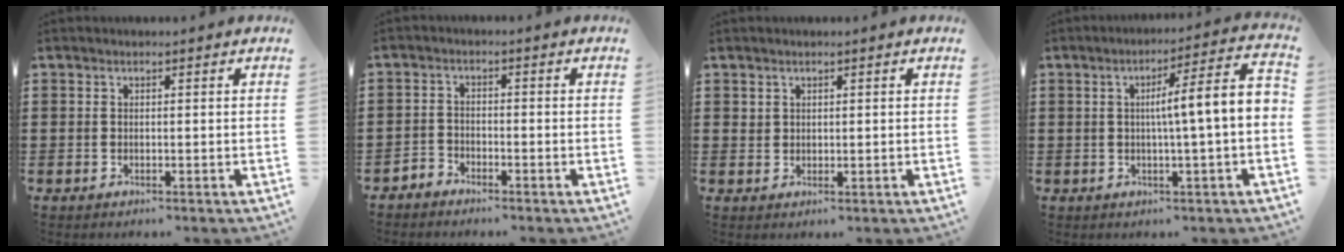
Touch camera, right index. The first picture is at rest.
{"total": 2.0, "force": [-2.0, 0.5, 0.0], "torque": [-0.007, 0.003, -0.043]}
{"total": 1.2, "force": [0.9, 0.8, 0.2], "torque": [-0.006, 0.001, 0.018]}
{"total": 7.0, "force": [-0.2, 0.1, 7.0], "torque": [-0.114, -0.015, -0.014]}